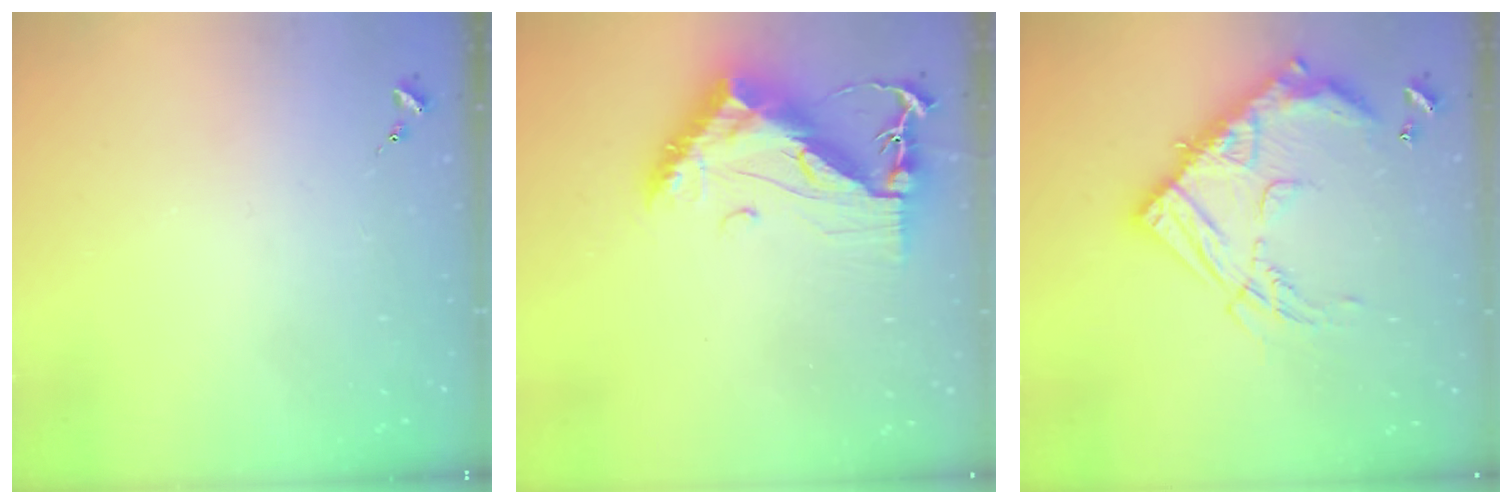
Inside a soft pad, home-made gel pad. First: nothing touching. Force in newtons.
{"total": 13.2, "press": 13.2, "slide": 1.2}
{"total": 21.3, "press": 21.2, "slide": 2.1}